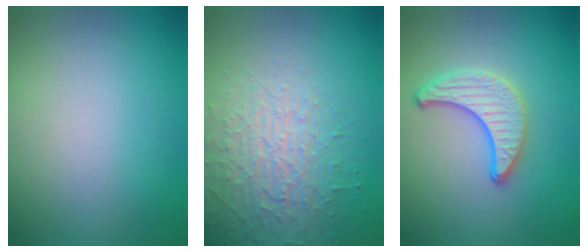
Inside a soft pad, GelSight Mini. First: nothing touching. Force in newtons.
{"total": 4.1, "press": 3.9, "slide": 1.4}
{"total": 3.5, "press": 3.2, "slide": 1.5}